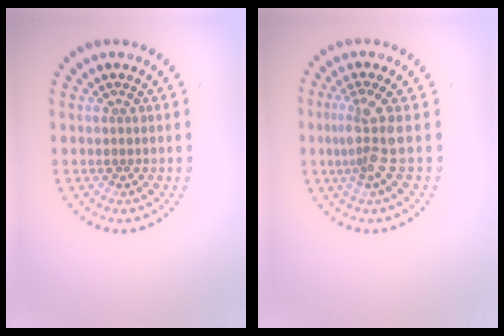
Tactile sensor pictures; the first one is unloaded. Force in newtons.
{"total": 2.7, "press": 2.0, "slide": 1.8}